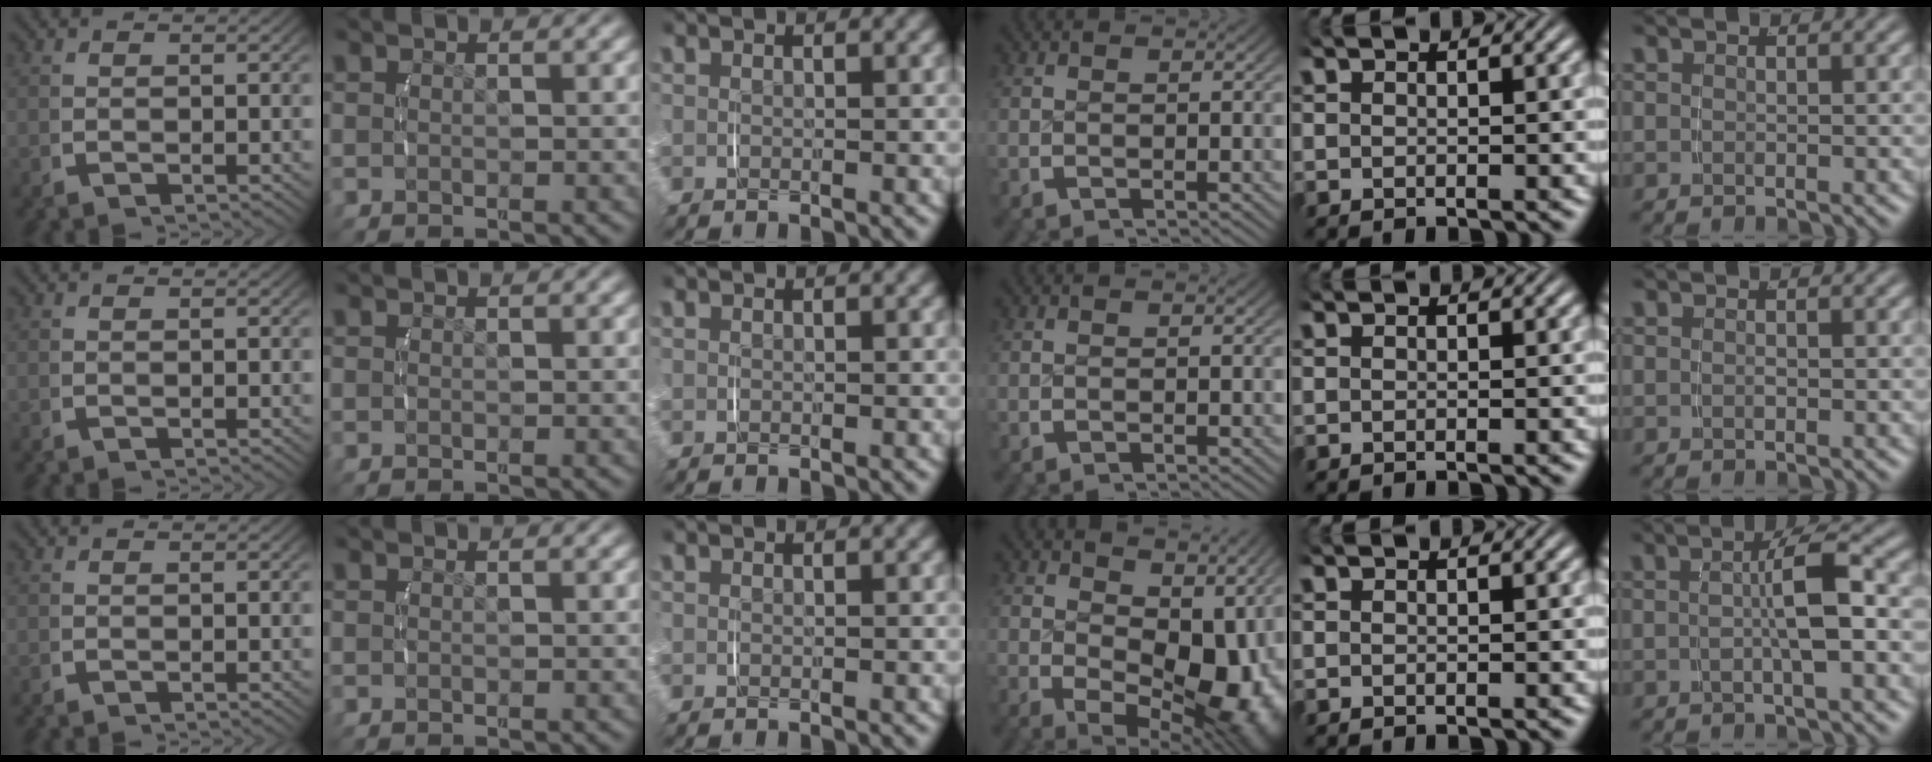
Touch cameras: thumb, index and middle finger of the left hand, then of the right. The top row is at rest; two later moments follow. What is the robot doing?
{"motion": "lift_and_place", "object": "phone"}